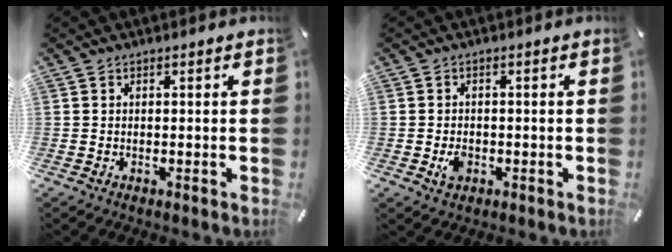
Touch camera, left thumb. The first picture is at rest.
{"total": 2.8, "force": [-0.8, 2.2, 1.6], "torque": [-0.028, -0.003, -0.016]}